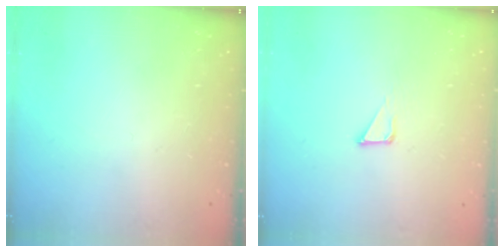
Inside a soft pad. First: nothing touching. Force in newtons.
{"total": 2.8, "press": 2.8, "slide": 0.1}